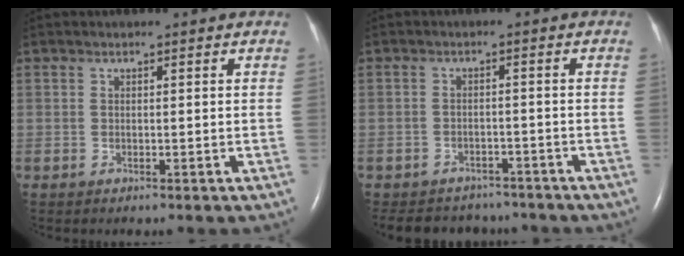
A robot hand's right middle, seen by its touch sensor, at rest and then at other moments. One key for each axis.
{"total": 10.2, "fx": -9.1, "fy": 4.2, "fz": 1.9, "tx": -0.035, "ty": 0.009, "tz": -0.113}